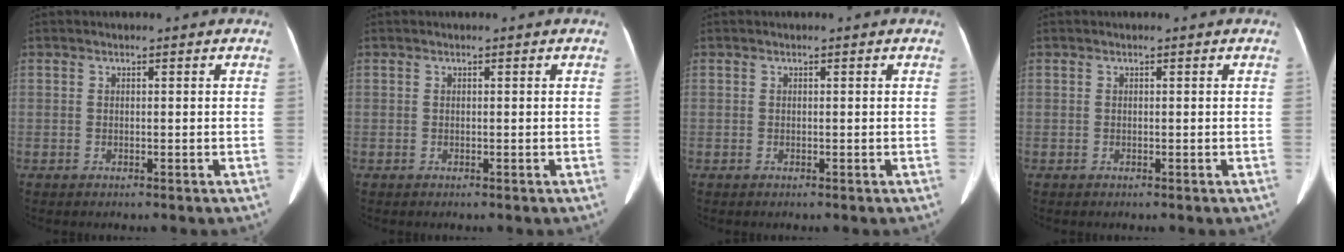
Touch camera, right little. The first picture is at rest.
{"total": 0.0}
{"total": 0.0}
{"total": 0.0}